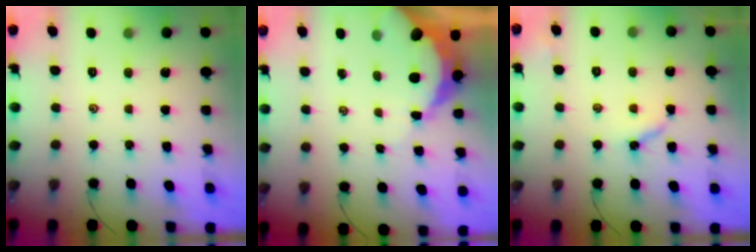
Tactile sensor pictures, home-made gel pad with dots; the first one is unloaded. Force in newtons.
{"total": 7.2, "press": 7.1, "slide": 1.0}
{"total": 4.5, "press": 4.4, "slide": 0.2}